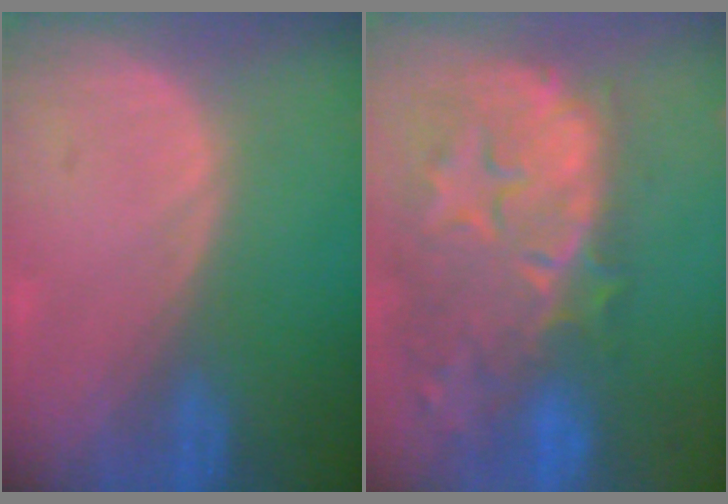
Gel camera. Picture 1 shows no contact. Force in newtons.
{"total": 14.6, "press": 11.8, "slide": 8.6}